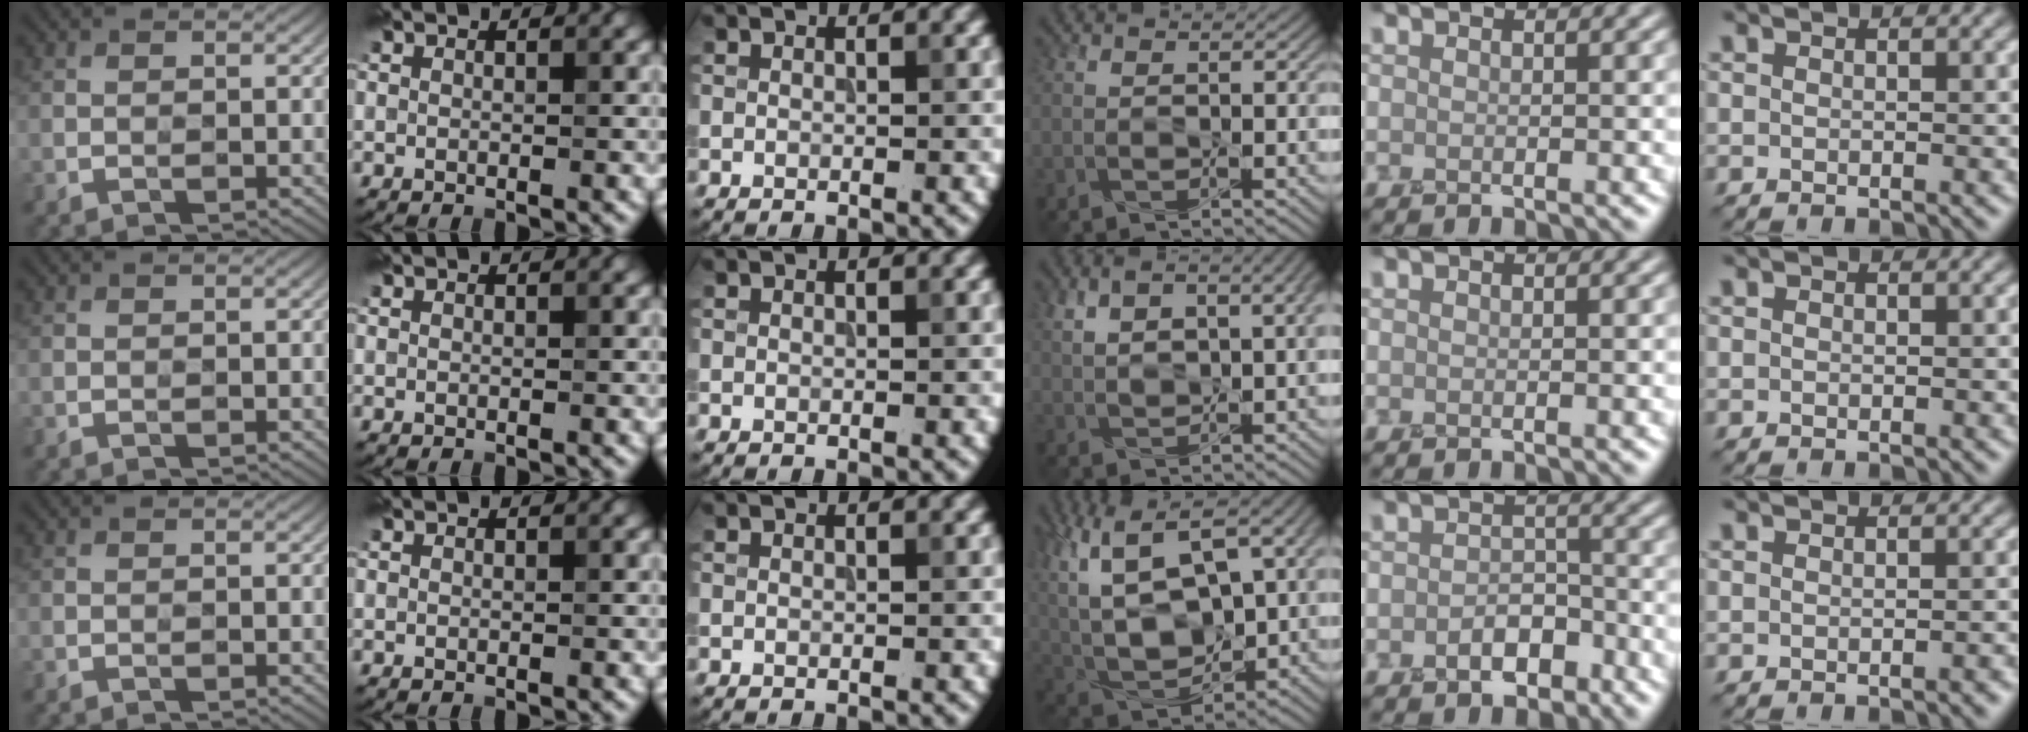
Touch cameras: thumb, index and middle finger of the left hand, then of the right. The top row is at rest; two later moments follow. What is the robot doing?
{"motion": "squeeze", "object": "air blower"}